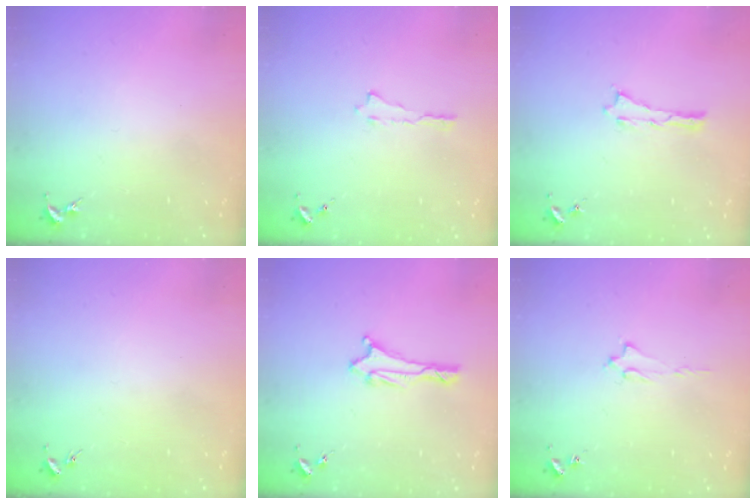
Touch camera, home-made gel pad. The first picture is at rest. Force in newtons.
{"total": 0.0}
{"total": 0.0}
{"total": 0.0}
{"total": 1.3, "press": 1.3, "slide": 0.1}
{"total": 1.7, "press": 1.6, "slide": 0.2}